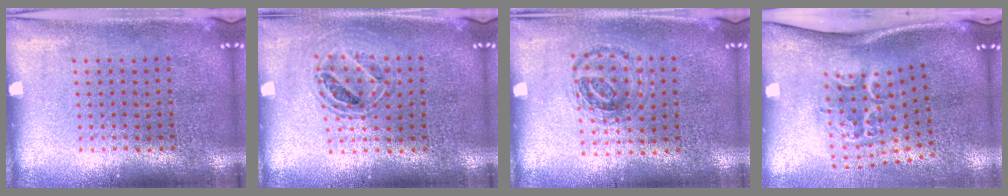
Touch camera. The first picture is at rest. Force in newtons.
{"total": 0.7, "press": 0.7, "slide": 0.1}
{"total": 0.9, "press": 0.9, "slide": 0.2}
{"total": 2.2, "press": 1.3, "slide": 1.8}